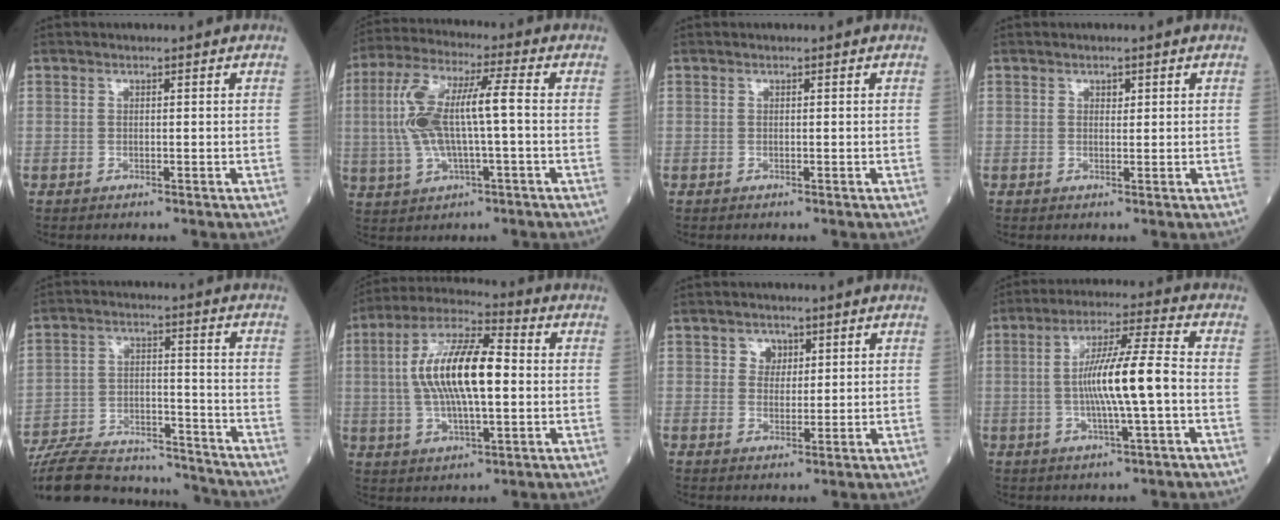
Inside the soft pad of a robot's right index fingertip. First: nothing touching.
{"total": 12.1, "force": [0.0, 2.6, 11.9], "torque": [-0.252, 0.024, 0.002]}
{"total": 0.0}
{"total": 0.9, "force": [0.5, 0.6, 0.5], "torque": [-0.004, -0.003, 0.006]}
{"total": 20.7, "force": [-19.5, 4.0, 5.6], "torque": [-0.133, 0.002, -0.298]}
{"total": 14.4, "force": [0.7, 4.1, 13.8], "torque": [-0.273, 0.020, 0.010]}
{"total": 2.8, "force": [1.3, 2.3, 1.0], "torque": [-0.011, 0.002, 0.019]}
{"total": 10.8, "force": [-1.2, 0.2, 10.8], "torque": [-0.194, 0.011, -0.028]}